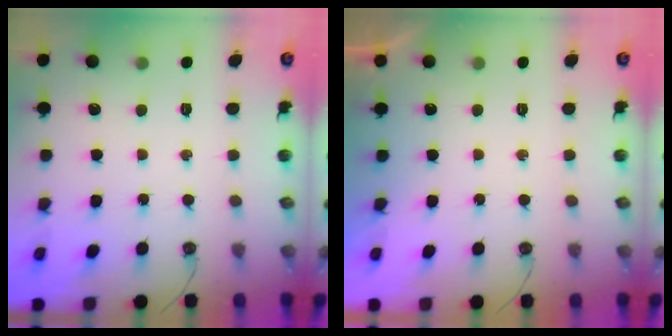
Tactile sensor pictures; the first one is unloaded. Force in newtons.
{"total": 0.0}